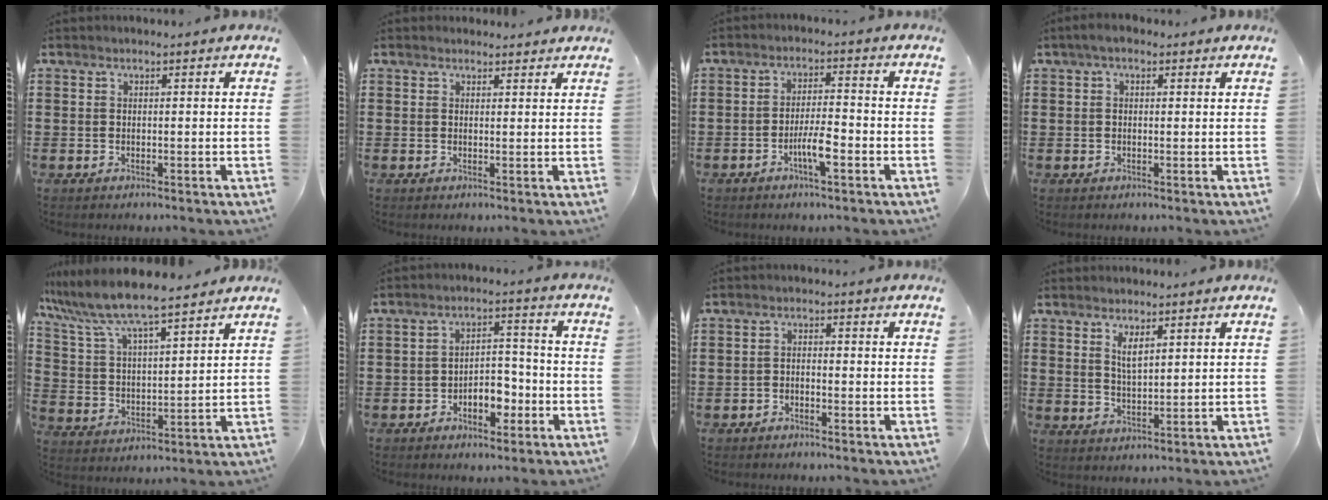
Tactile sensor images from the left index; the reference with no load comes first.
{"total": 1.3, "force": [1.2, 0.3, 0.0], "torque": [-0.002, 0.003, 0.024]}
{"total": 4.8, "force": [-2.1, 1.0, 4.2], "torque": [-0.084, 0.003, -0.043]}
{"total": 1.5, "force": [0.4, 0.8, 1.2], "torque": [-0.025, 0.008, 0.006]}
{"total": 7.7, "force": [6.9, 0.5, 3.4], "torque": [-0.093, -0.036, 0.117]}
{"total": 4.7, "force": [-2.6, 2.7, 2.8], "torque": [-0.044, 0.010, -0.053]}
{"total": 1.4, "force": [-1.3, 0.2, 0.2], "torque": [-0.009, 0.001, -0.027]}
{"total": 3.2, "force": [1.9, 1.1, 2.4], "torque": [-0.042, 0.000, 0.032]}